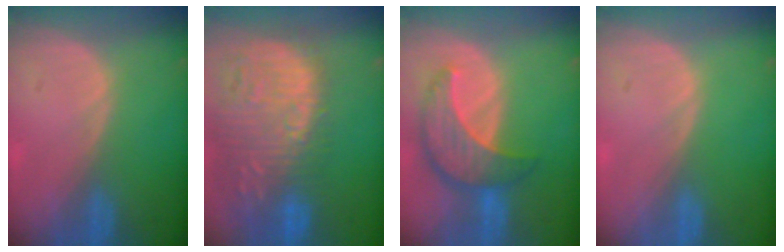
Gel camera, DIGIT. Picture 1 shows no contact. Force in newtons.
{"total": 16.0, "press": 13.2, "slide": 9.0}
{"total": 8.4, "press": 7.6, "slide": 3.6}
{"total": 0.0}